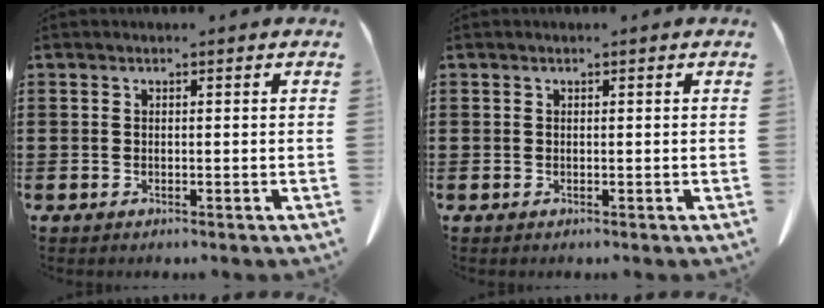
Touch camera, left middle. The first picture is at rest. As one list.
[{"total": 0.0}]